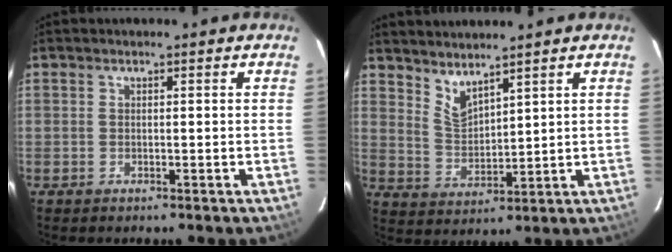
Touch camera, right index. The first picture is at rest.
{"total": 5.6, "force": [4.7, 1.4, 2.7], "torque": [-0.048, -0.006, 0.095]}